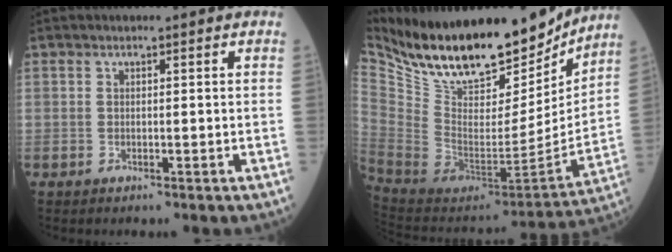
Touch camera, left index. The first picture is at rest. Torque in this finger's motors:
{"motor_torque": [0.14, -0.92, 0.26, 0.04]}